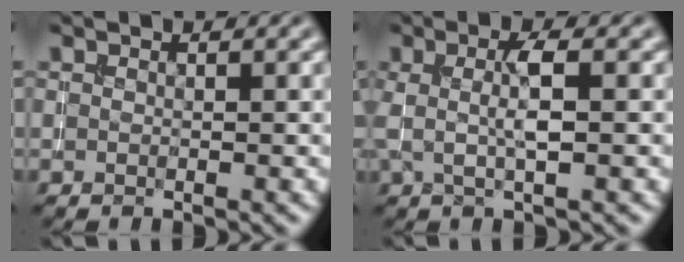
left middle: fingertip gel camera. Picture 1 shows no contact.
{"total": 3.0, "force": [0.3, 0.4, 3.0], "torque": [-0.057, 0.003, 0.003]}